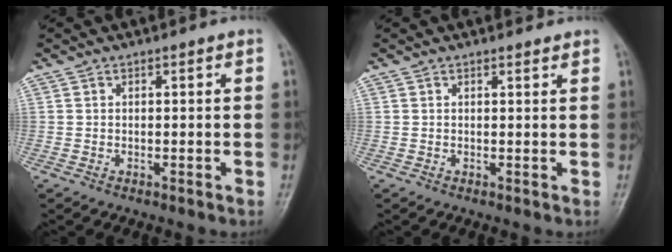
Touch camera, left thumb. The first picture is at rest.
{"total": 0.9, "force": [0.8, 0.2, -0.1], "torque": [0.001, -0.007, 0.012]}